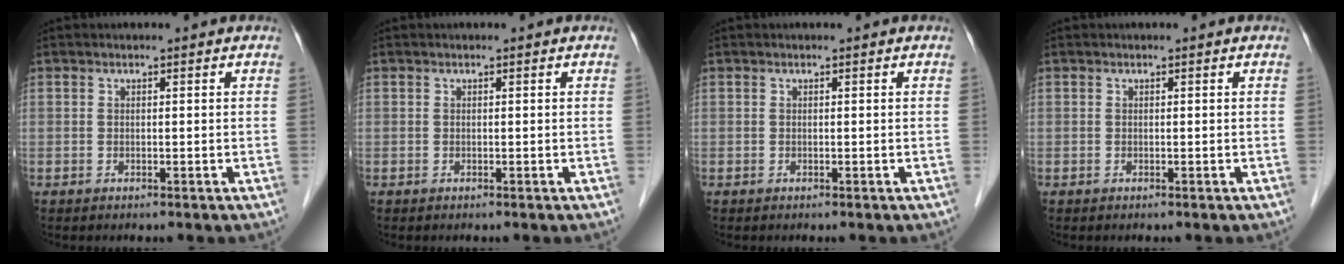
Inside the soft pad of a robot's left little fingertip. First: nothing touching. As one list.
[{"total": 0.0}, {"total": 0.0}, {"total": 0.0}]